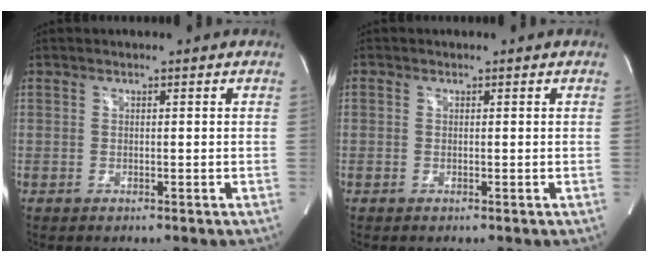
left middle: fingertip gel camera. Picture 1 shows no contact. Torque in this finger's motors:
{"motor_torque": [-0.01, -0.36, 0.05, -0.01]}